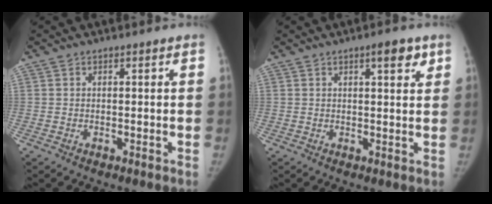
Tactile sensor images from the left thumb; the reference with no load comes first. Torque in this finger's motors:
{"motor_torque": [0.10, -0.16, 0.80, -0.13, 0.08]}